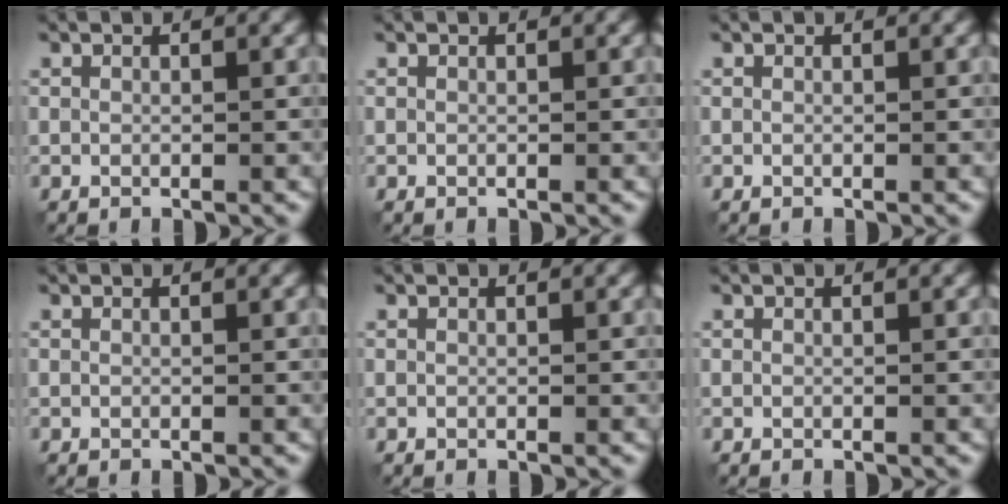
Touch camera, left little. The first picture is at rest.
{"total": 0.0}
{"total": 0.0}
{"total": 0.0}
{"total": 0.0}
{"total": 0.0}